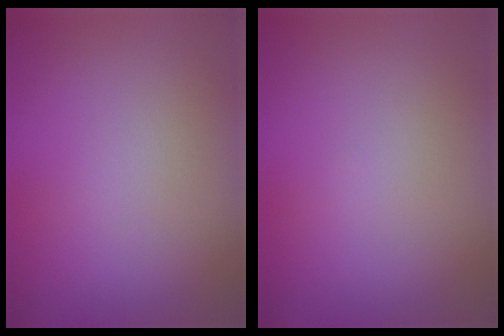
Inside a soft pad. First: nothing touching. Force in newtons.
{"total": 0.0}